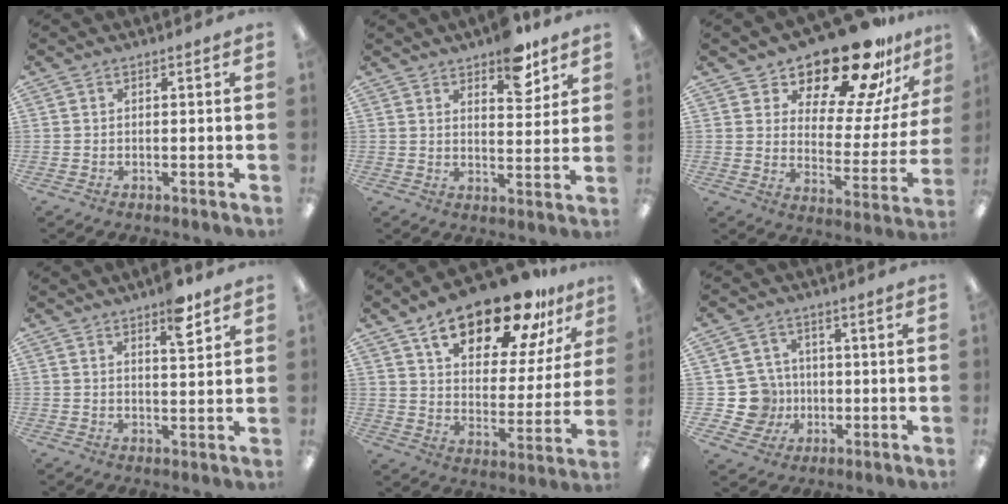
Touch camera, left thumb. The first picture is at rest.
{"total": 9.2, "force": [6.6, 4.1, 4.9], "torque": [-0.042, -0.040, 0.108]}
{"total": 20.5, "force": [17.4, 5.9, 9.1], "torque": [-0.148, -0.136, 0.294]}
{"total": 6.8, "force": [4.6, 2.1, 4.5], "torque": [-0.053, -0.023, 0.071]}
{"total": 20.6, "force": [14.5, 8.8, 11.7], "torque": [-0.182, -0.082, 0.245]}
{"total": 9.9, "force": [-0.8, 9.5, 2.6], "torque": [-0.070, 0.009, -0.005]}